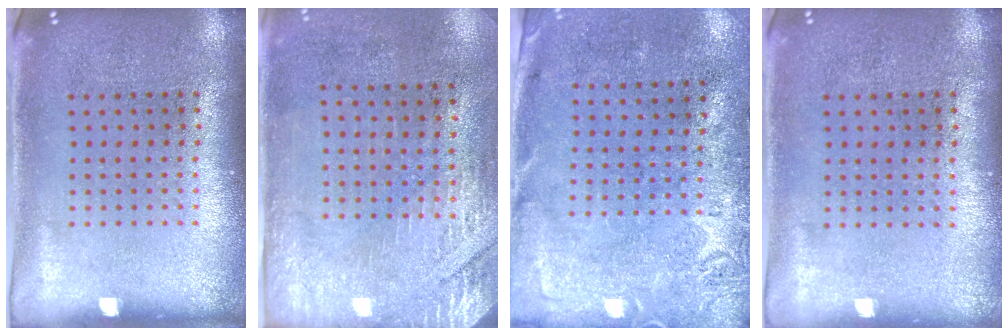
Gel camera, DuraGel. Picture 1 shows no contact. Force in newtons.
{"total": 2.9, "press": 2.5, "slide": 1.5}
{"total": 2.9, "press": 2.2, "slide": 1.8}
{"total": 0.0}